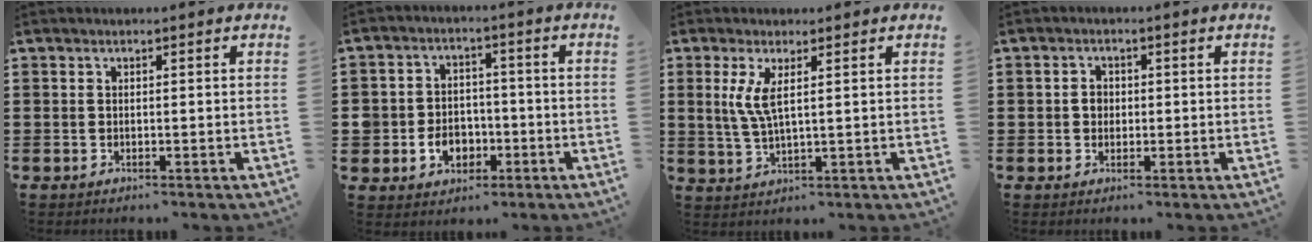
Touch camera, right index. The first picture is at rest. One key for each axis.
{"total": 5.5, "fx": -1.7, "fy": 4.8, "fz": 2.1, "tx": -0.043, "ty": 0.011, "tz": -0.031}
{"total": 4.6, "fx": 1.6, "fy": 1.0, "fz": 4.3, "tx": -0.097, "ty": -0.005, "tz": 0.024}
{"total": 1.9, "fx": 0.0, "fy": 1.7, "fz": 0.9, "tx": -0.022, "ty": 0.008, "tz": -0.003}